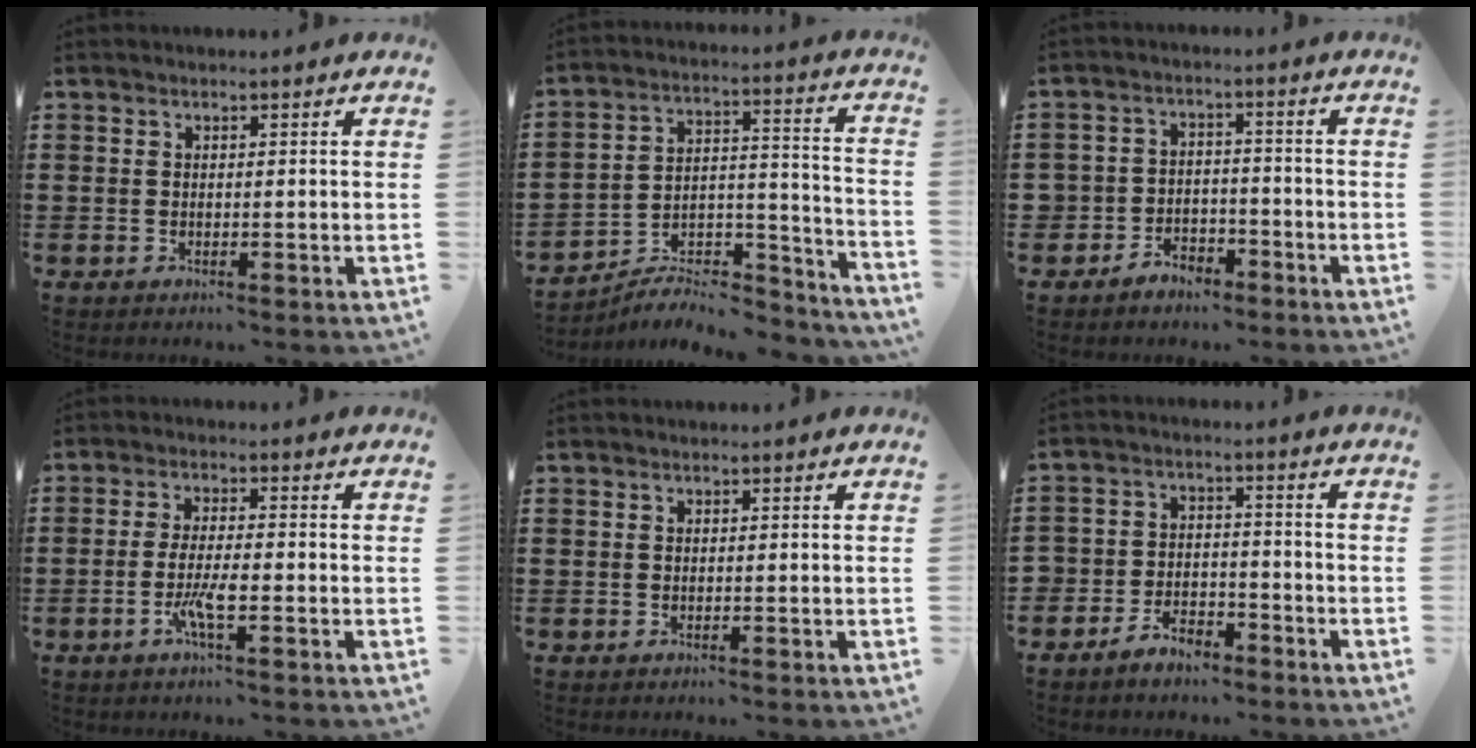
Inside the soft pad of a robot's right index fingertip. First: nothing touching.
{"total": 5.2, "force": [-4.7, 1.7, 1.3], "torque": [-0.020, 0.002, -0.093]}
{"total": 3.6, "force": [-3.0, 1.9, 0.1], "torque": [-0.013, 0.008, -0.062]}
{"total": 4.6, "force": [-1.8, 0.6, 4.1], "torque": [-0.090, -0.008, -0.038]}
{"total": 0.0}
{"total": 4.6, "force": [-4.1, 1.8, 0.8], "torque": [-0.016, 0.016, -0.082]}